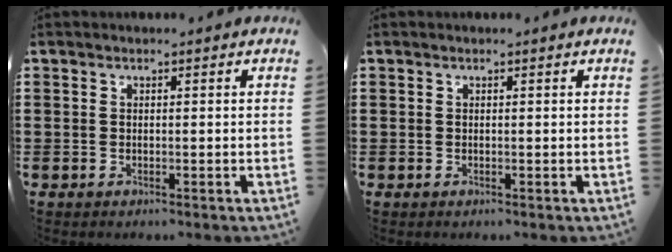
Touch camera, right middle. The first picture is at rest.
{"total": 0.0}